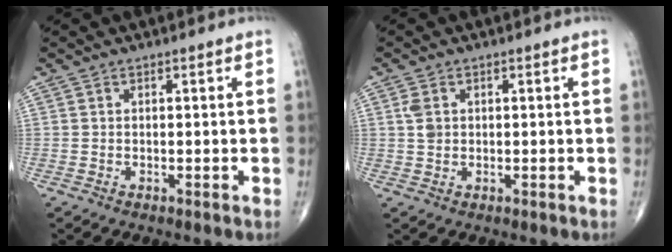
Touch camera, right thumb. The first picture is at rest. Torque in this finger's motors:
{"motor_torque": [0.07, 1.02, 0.26, 0.01, 0.06]}